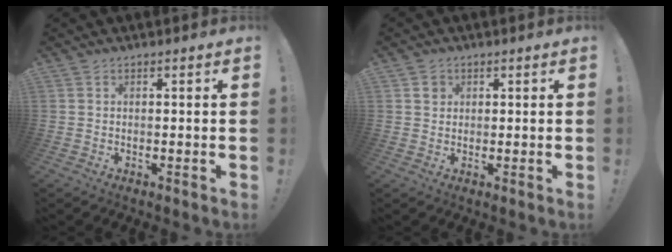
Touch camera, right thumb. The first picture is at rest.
{"total": 2.4, "force": [0.9, 2.2, 0.4], "torque": [0.013, -0.005, 0.012]}